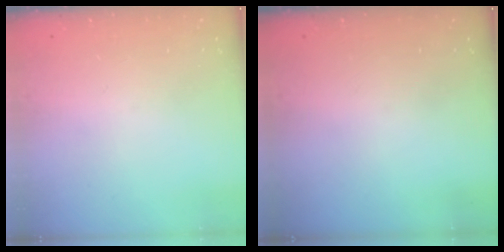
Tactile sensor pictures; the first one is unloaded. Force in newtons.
{"total": 0.0}